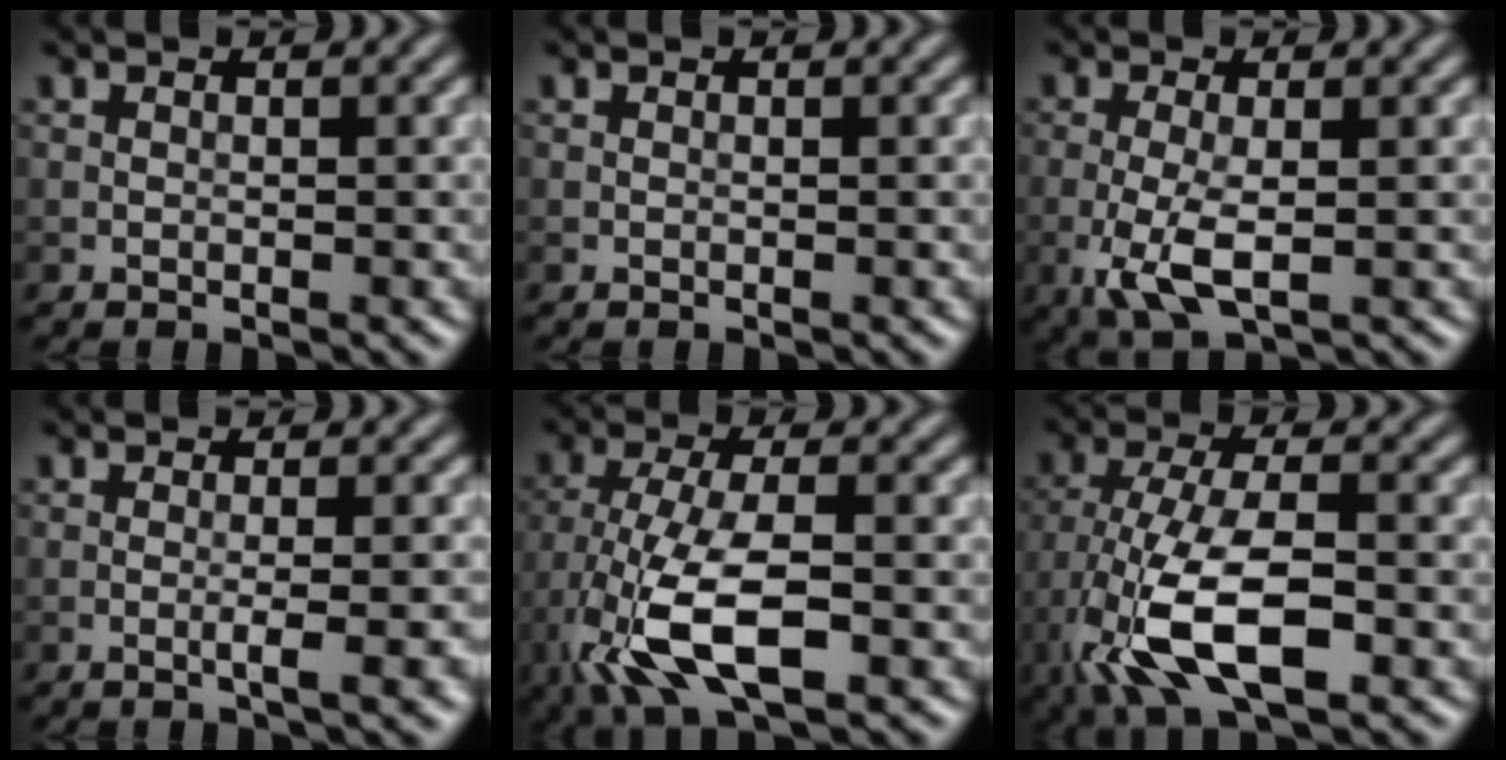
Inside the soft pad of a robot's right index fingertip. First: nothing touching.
{"total": 0.0}
{"total": 4.4, "force": [-1.0, 1.4, 4.1], "torque": [-0.095, -0.009, -0.022]}
{"total": 3.2, "force": [-0.6, 0.7, 3.1], "torque": [-0.040, 0.001, -0.015]}
{"total": 9.4, "force": [-3.7, 3.3, 7.9], "torque": [-0.175, -0.001, -0.073]}
{"total": 10.4, "force": [-4.1, 4.0, 8.7], "torque": [-0.186, -0.001, -0.077]}